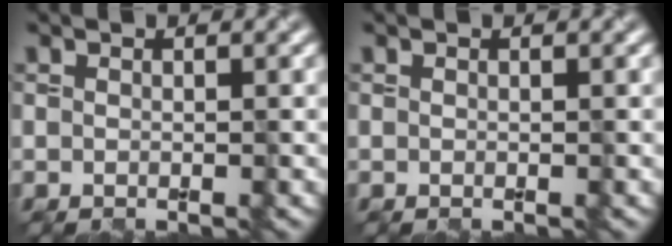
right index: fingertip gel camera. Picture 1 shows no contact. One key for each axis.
{"total": 0.0}